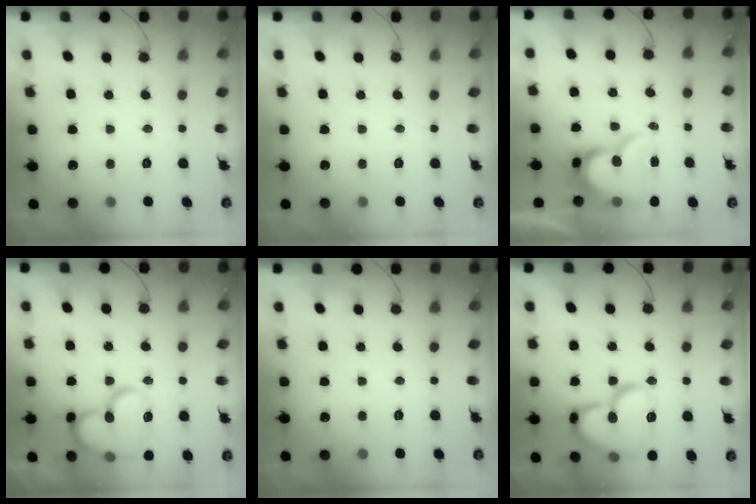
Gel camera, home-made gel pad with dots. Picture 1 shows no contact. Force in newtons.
{"total": 0.0}
{"total": 12.6, "press": 12.5, "slide": 1.4}
{"total": 16.6, "press": 16.5, "slide": 1.0}
{"total": 0.0}
{"total": 18.4, "press": 18.4, "slide": 1.6}